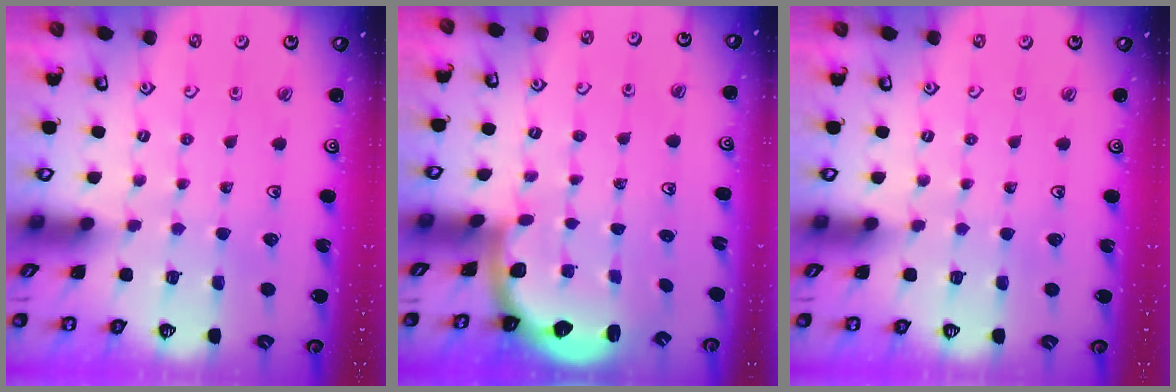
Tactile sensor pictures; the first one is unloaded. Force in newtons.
{"total": 2.2, "press": 2.0, "slide": 0.8}
{"total": 0.0}